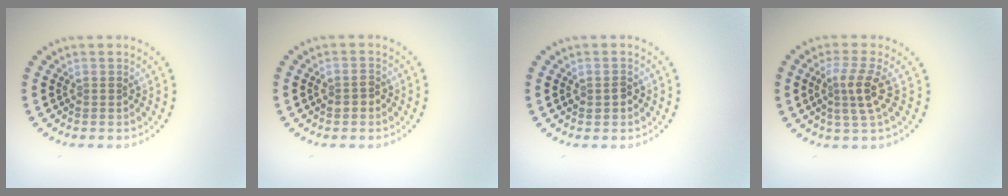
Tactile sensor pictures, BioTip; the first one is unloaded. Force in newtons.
{"total": 1.4, "press": 1.4, "slide": 0.3}
{"total": 1.2, "press": 1.2, "slide": 0.1}
{"total": 2.8, "press": 2.4, "slide": 1.5}